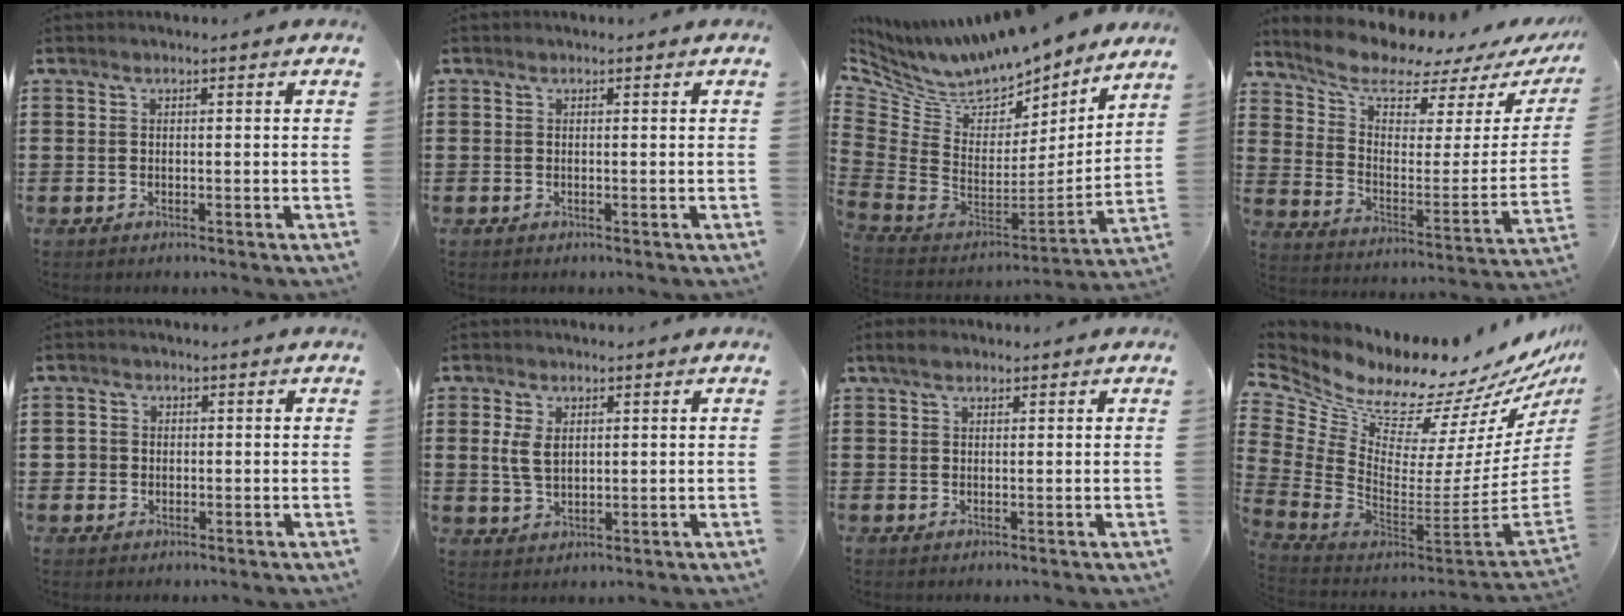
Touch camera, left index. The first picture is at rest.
{"total": 0.0}
{"total": 7.4, "force": [6.8, 2.3, 1.6], "torque": [-0.077, -0.069, 0.118]}
{"total": 7.8, "force": [6.8, 2.2, 3.0], "torque": [-0.090, -0.051, 0.119]}
{"total": 1.5, "force": [0.0, 1.5, 0.2], "torque": [-0.010, 0.006, -0.003]}
{"total": 4.1, "force": [1.0, 2.4, 3.1], "torque": [-0.075, 0.005, 0.015]}
{"total": 2.2, "force": [1.4, 1.1, 1.3], "torque": [-0.029, 0.008, 0.025]}
{"total": 10.9, "force": [9.7, 3.0, 3.9], "torque": [-0.103, -0.109, 0.155]}